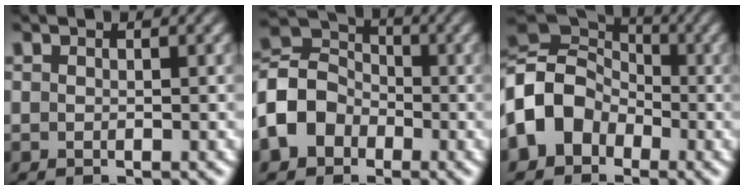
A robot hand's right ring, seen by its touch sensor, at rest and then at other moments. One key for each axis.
{"total": 9.3, "fx": -0.9, "fy": 8.2, "fz": 4.2, "tx": -0.108, "ty": -0.020, "tz": -0.015}
{"total": 10.3, "fx": -0.9, "fy": 9.0, "fz": 5.0, "tx": -0.128, "ty": -0.021, "tz": -0.013}